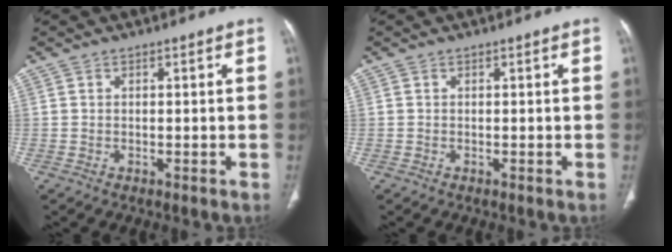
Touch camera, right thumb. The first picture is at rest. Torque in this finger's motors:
{"motor_torque": [0.30, -0.17, -0.21, 0.05, 0.00]}